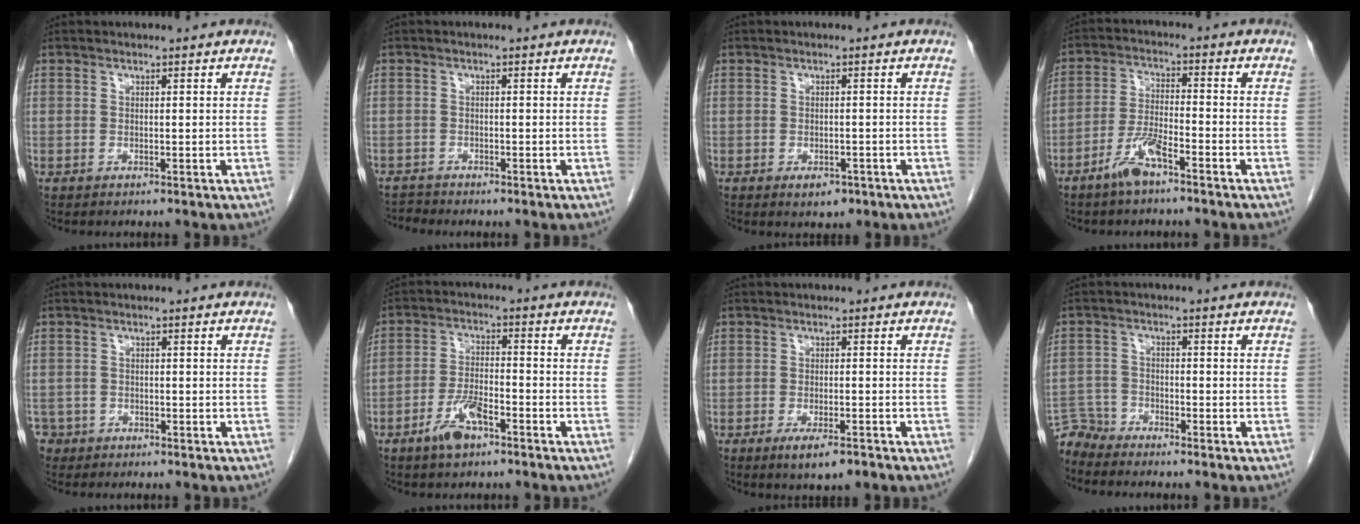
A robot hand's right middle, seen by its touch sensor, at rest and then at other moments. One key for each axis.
{"total": 1.2, "fx": -1.0, "fy": -0.1, "fz": -0.6, "tx": 0.015, "ty": -0.009, "tz": -0.020}
{"total": 2.6, "fx": -1.5, "fy": 1.4, "fz": 1.6, "tx": -0.021, "ty": 0.000, "tz": -0.011}
{"total": 5.8, "fx": -4.0, "fy": 1.1, "fz": 4.0, "tx": -0.091, "ty": -0.001, "tz": -0.078}
{"total": 3.3, "fx": -2.2, "fy": 2.4, "fz": -0.2, "tx": 0.003, "ty": 0.006, "tz": -0.040}
{"total": 6.0, "fx": -3.8, "fy": 2.0, "fz": 4.2, "tx": -0.091, "ty": 0.003, "tz": -0.069}
{"total": 4.3, "fx": -2.8, "fy": 0.8, "fz": 3.2, "tx": -0.055, "ty": -0.006, "tz": -0.041}
{"total": 4.0, "fx": -3.9, "fy": 0.4, "fz": -0.8, "tx": 0.022, "ty": -0.008, "tz": -0.073}